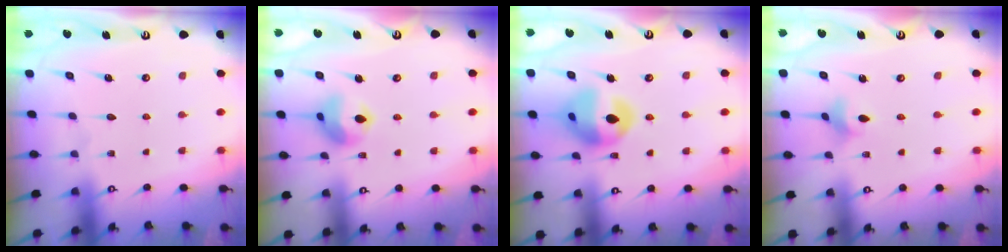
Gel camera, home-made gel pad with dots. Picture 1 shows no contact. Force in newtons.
{"total": 10.8, "press": 10.7, "slide": 1.4}
{"total": 14.3, "press": 13.5, "slide": 4.8}
{"total": 4.2, "press": 4.1, "slide": 0.6}